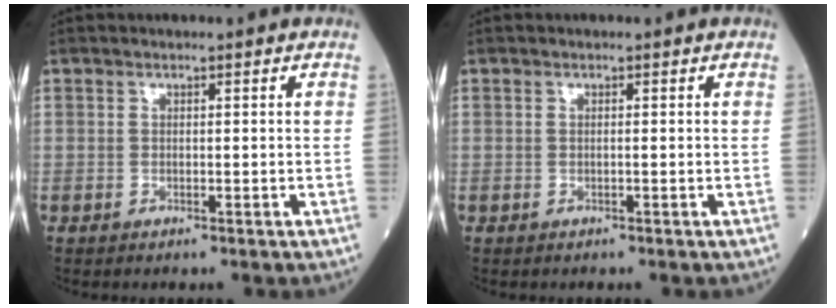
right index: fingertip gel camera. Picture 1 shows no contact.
{"total": 0.0}